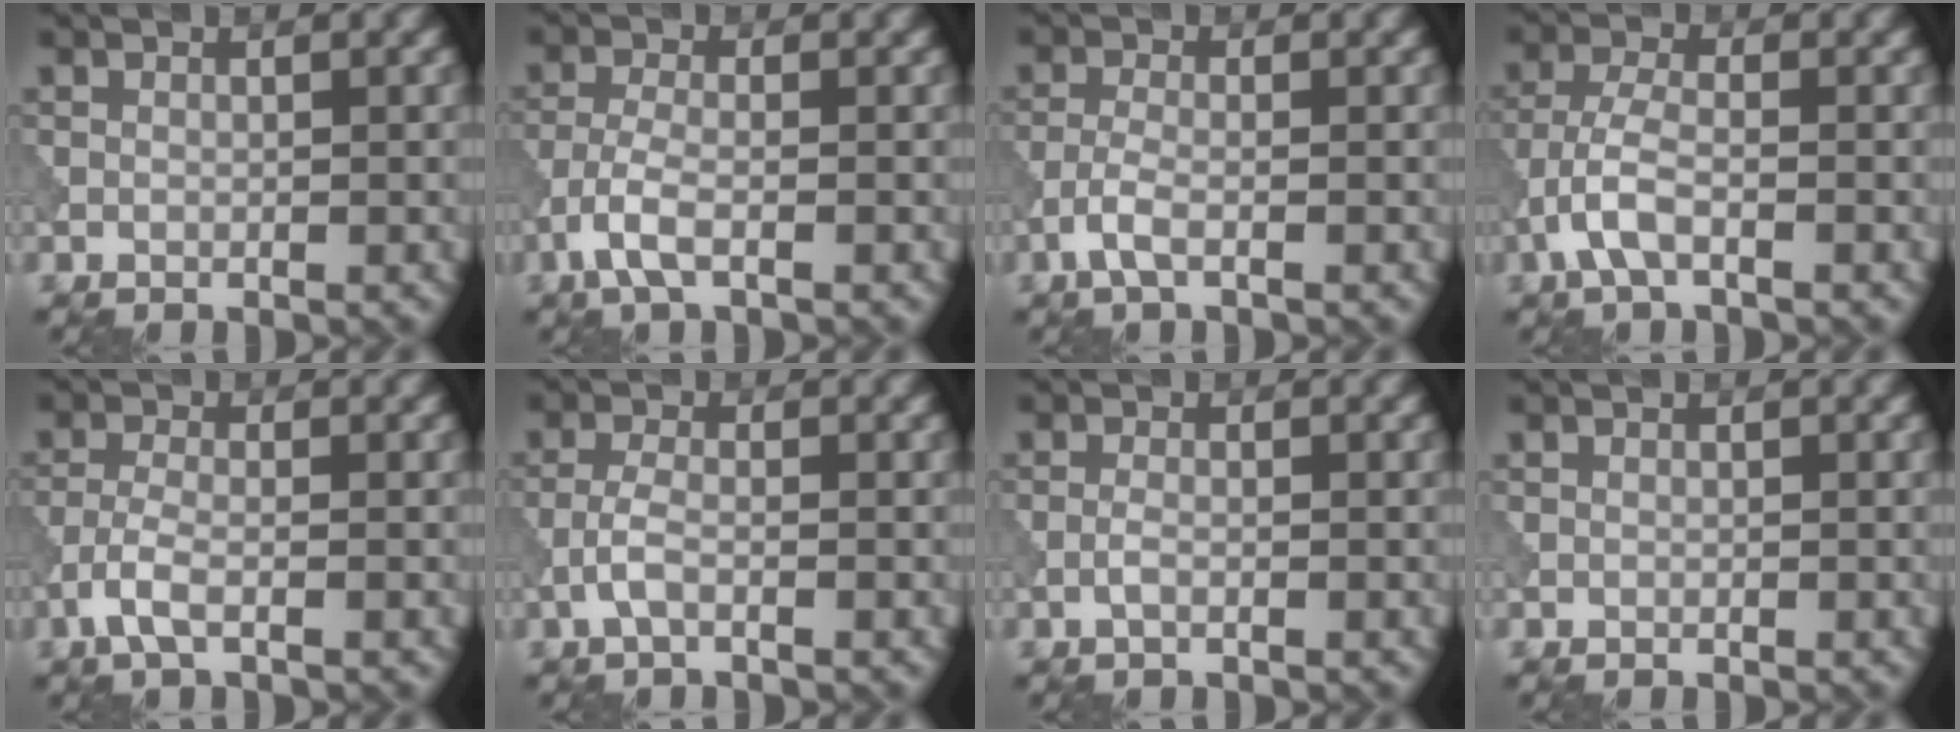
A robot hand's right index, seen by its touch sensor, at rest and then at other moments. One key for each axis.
{"total": 3.0, "fx": -1.5, "fy": 0.9, "fz": 2.4, "tx": -0.058, "ty": 0.001, "tz": -0.039}
{"total": 2.2, "fx": -1.1, "fy": 0.6, "fz": 1.8, "tx": -0.044, "ty": 0.004, "tz": -0.029}
{"total": 3.4, "fx": -1.6, "fy": 1.2, "fz": 2.7, "tx": -0.065, "ty": 0.005, "tz": -0.041}
{"total": 2.6, "fx": -1.3, "fy": 0.8, "fz": 2.1, "tx": -0.049, "ty": 0.002, "tz": -0.035}
{"total": 2.0, "fx": -0.9, "fy": 0.6, "fz": 1.6, "tx": -0.038, "ty": 0.005, "tz": -0.024}
{"total": 0.9, "fx": -0.4, "fy": 0.3, "fz": 0.8, "tx": -0.020, "ty": 0.002, "tz": -0.010}
{"total": 0.0}